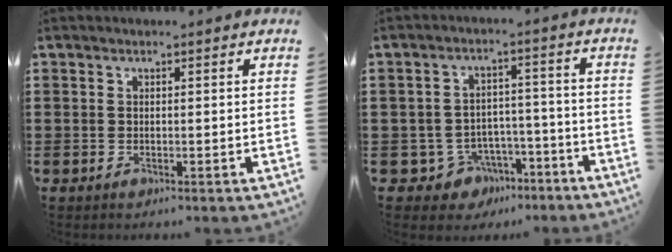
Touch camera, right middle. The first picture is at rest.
{"total": 5.2, "force": [-3.9, 3.4, 1.1], "torque": [-0.042, 0.014, -0.078]}